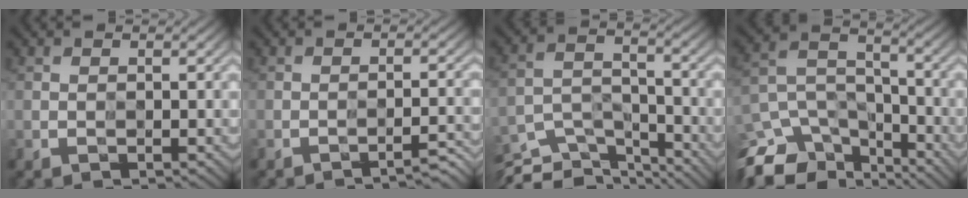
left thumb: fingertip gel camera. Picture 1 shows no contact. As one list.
[{"total": 3.3, "force": [-3.0, 0.2, 1.4], "torque": [-0.008, 0.003, -0.041]}, {"total": 9.1, "force": [-8.8, 1.5, 1.8], "torque": [-0.036, -0.013, -0.164]}, {"total": 11.2, "force": [-9.1, 5.6, 3.5], "torque": [-0.087, -0.017, -0.168]}]